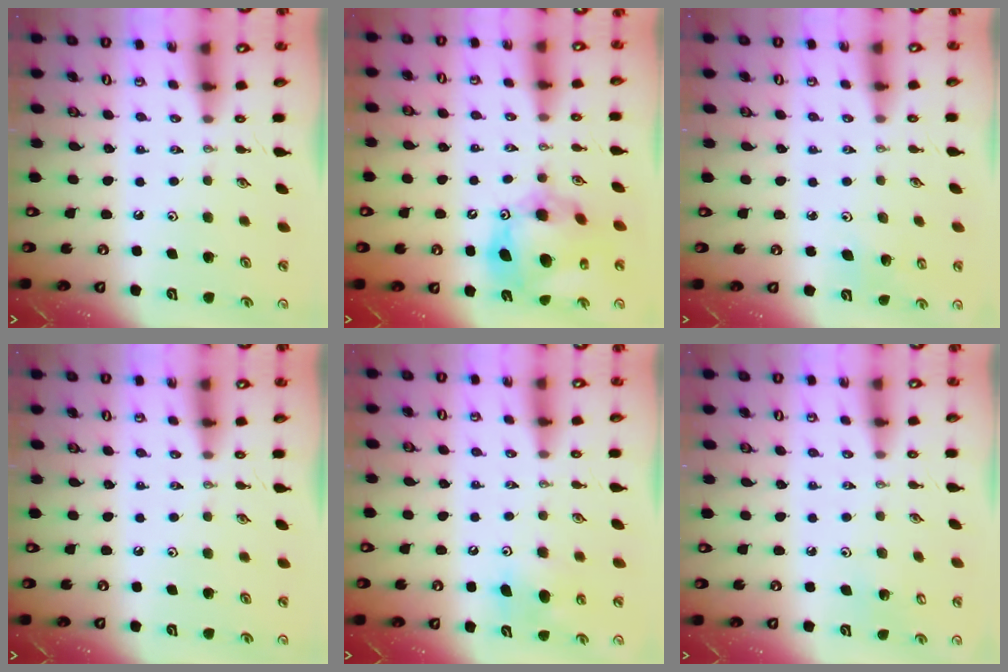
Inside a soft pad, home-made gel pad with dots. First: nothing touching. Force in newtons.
{"total": 15.7, "press": 15.6, "slide": 1.6}
{"total": 3.0, "press": 2.9, "slide": 0.9}
{"total": 0.0}
{"total": 7.5, "press": 7.4, "slide": 1.3}
{"total": 4.3, "press": 4.3, "slide": 0.4}